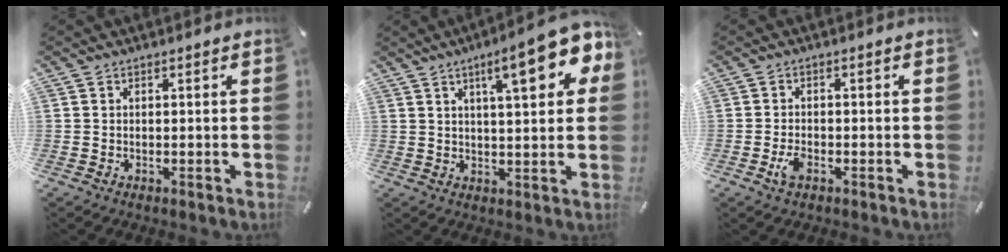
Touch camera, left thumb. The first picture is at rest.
{"total": 14.4, "force": [7.0, 4.2, 11.9], "torque": [-0.170, -0.025, 0.107]}
{"total": 3.0, "force": [-1.4, 1.5, 2.1], "torque": [-0.057, 0.000, -0.031]}